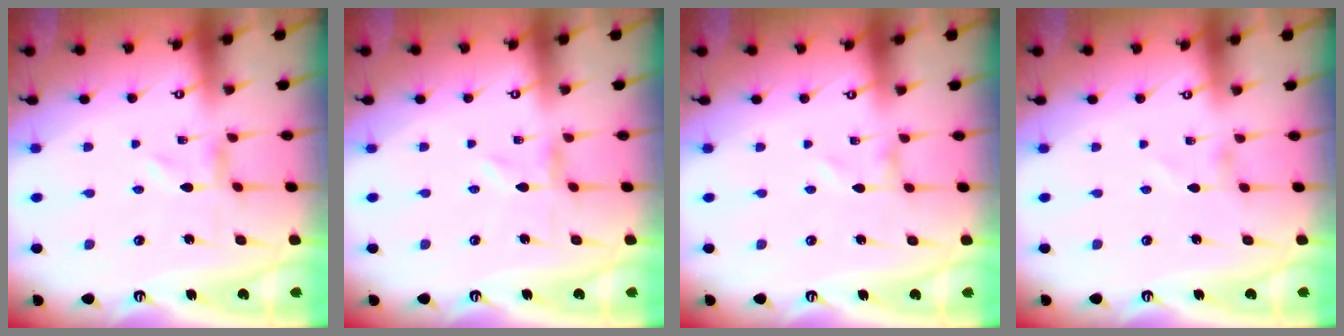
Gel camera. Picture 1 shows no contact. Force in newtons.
{"total": 0.0}
{"total": 0.0}
{"total": 0.0}